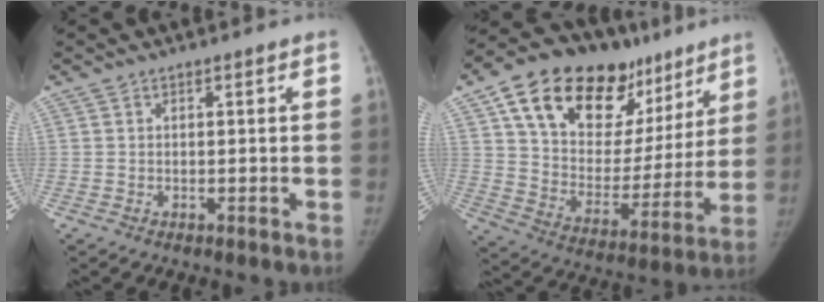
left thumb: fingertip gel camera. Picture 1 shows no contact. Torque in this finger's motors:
{"motor_torque": [1.27, 0.79, 1.85, -0.91, 0.12]}